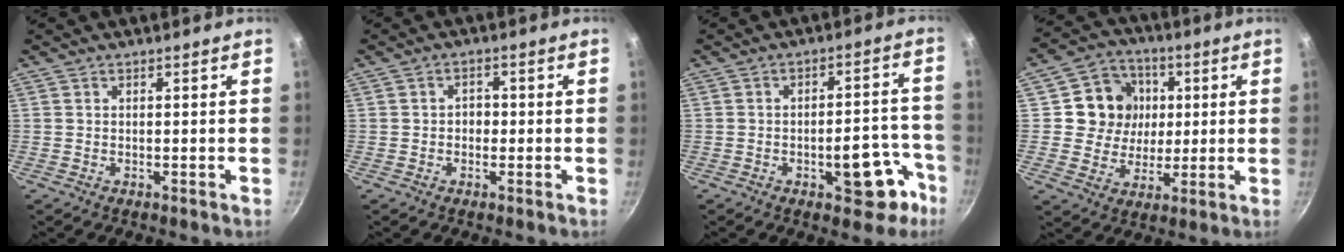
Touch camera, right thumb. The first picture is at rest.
{"total": 2.5, "force": [-0.3, 2.0, 1.4], "torque": [-0.008, 0.008, -0.007]}
{"total": 11.1, "force": [-5.2, 5.4, 8.2], "torque": [-0.052, 0.049, -0.060]}
{"total": 11.8, "force": [2.1, 10.8, 4.1], "torque": [-0.035, 0.003, 0.029]}